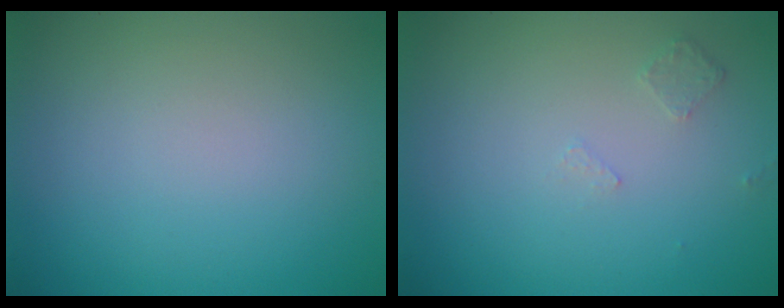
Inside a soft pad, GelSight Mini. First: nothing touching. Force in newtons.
{"total": 0.6, "press": 0.5, "slide": 0.4}